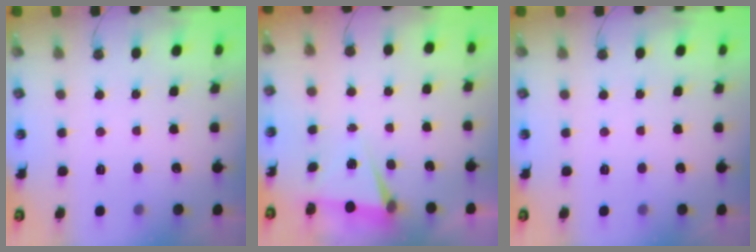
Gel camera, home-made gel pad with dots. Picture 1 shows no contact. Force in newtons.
{"total": 5.2, "press": 2.7, "slide": 4.5}
{"total": 0.0}